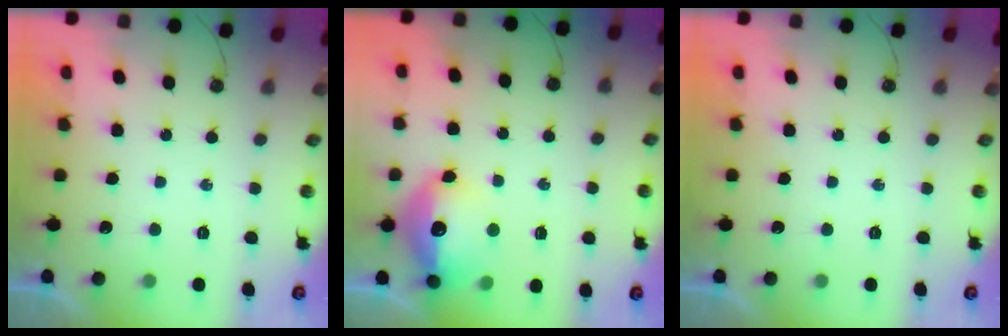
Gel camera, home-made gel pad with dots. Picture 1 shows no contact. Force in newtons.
{"total": 14.7, "press": 14.7, "slide": 1.3}
{"total": 0.0}